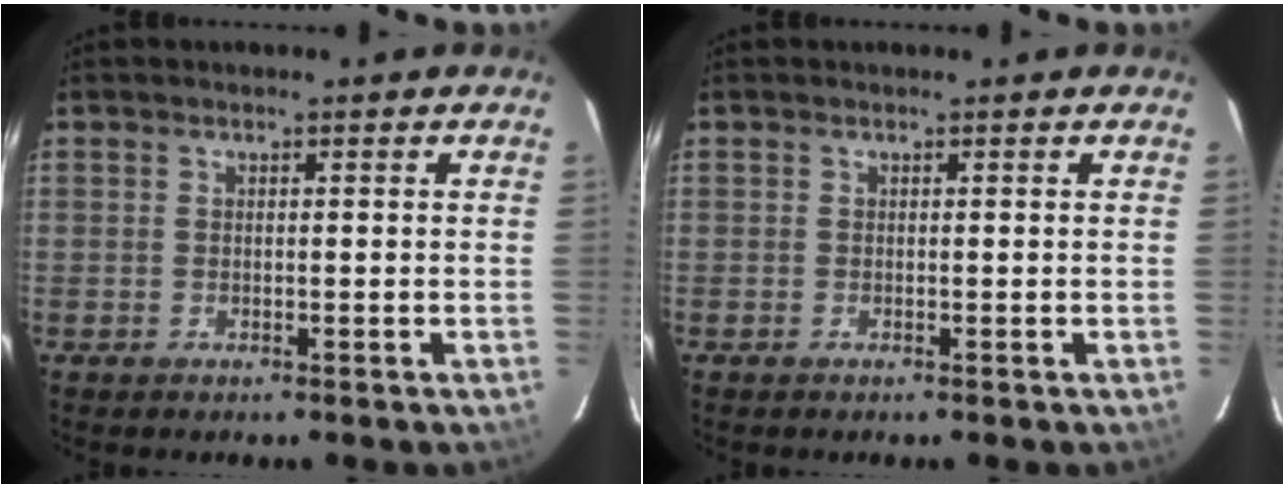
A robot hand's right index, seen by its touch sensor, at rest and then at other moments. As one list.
[{"total": 0.0}]